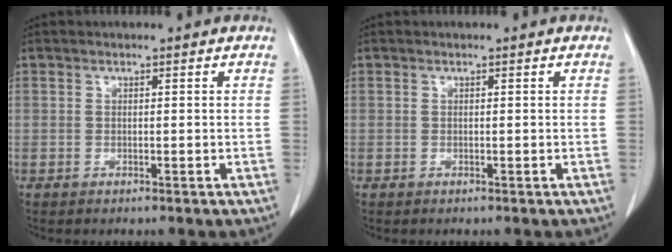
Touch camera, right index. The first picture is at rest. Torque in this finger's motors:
{"motor_torque": [0.00, 0.00, 0.00, 0.00]}